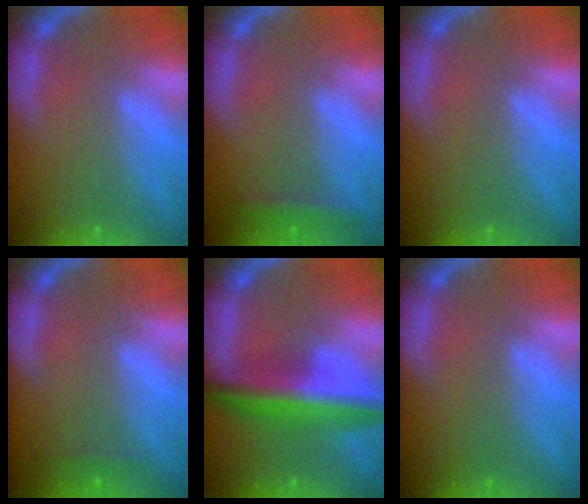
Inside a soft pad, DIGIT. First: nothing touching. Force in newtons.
{"total": 1.9}
{"total": 0.0}
{"total": 0.9}
{"total": 8.0}
{"total": 0.0}